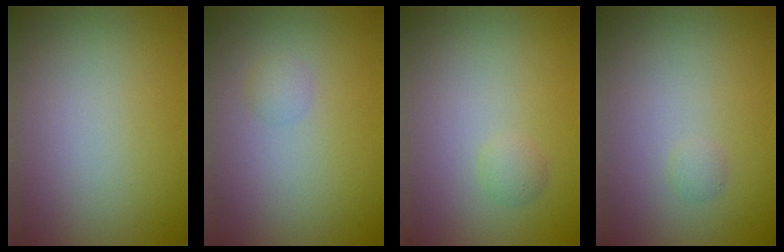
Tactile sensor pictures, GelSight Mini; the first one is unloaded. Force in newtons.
{"total": 1.0, "press": 1.0, "slide": 0.0}
{"total": 0.9, "press": 0.9, "slide": 0.1}
{"total": 0.6, "press": 0.6, "slide": 0.0}